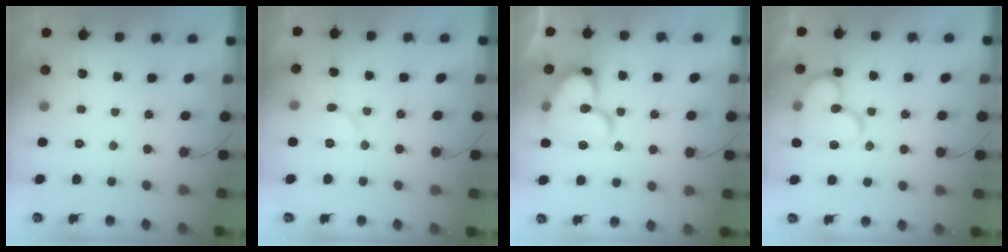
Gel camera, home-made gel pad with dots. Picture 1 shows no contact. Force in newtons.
{"total": 8.2, "press": 8.2, "slide": 1.1}
{"total": 20.2, "press": 20.1, "slide": 2.3}
{"total": 17.3, "press": 17.2, "slide": 1.6}